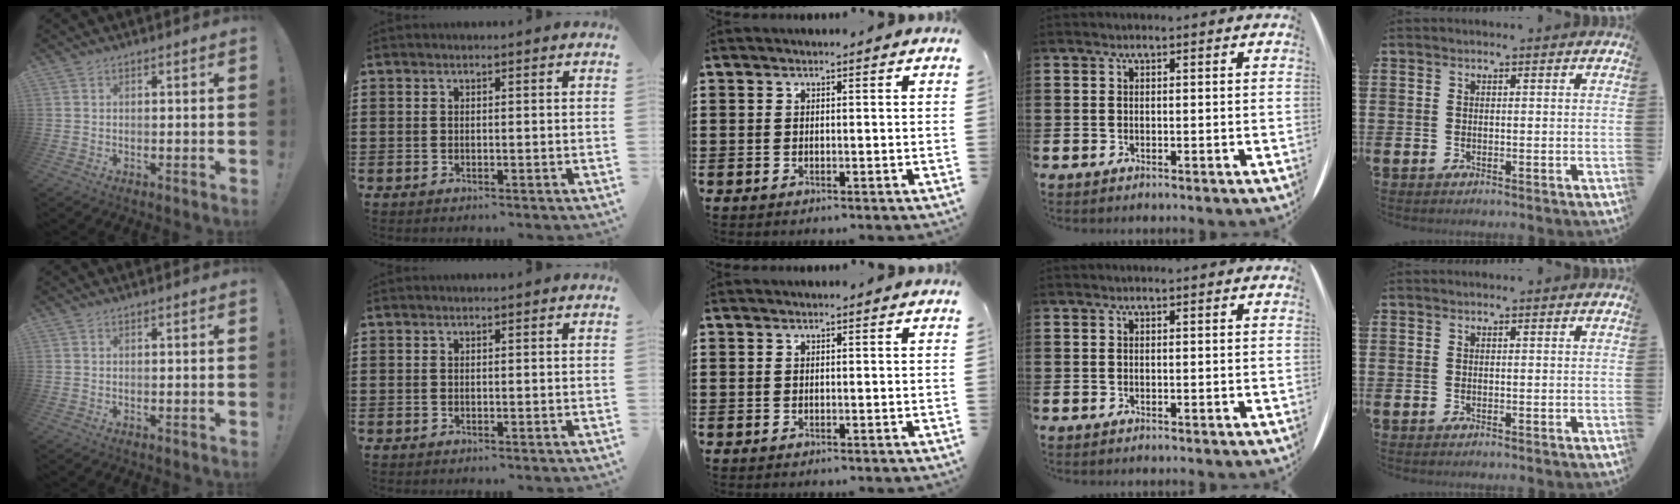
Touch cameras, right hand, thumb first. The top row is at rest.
{}